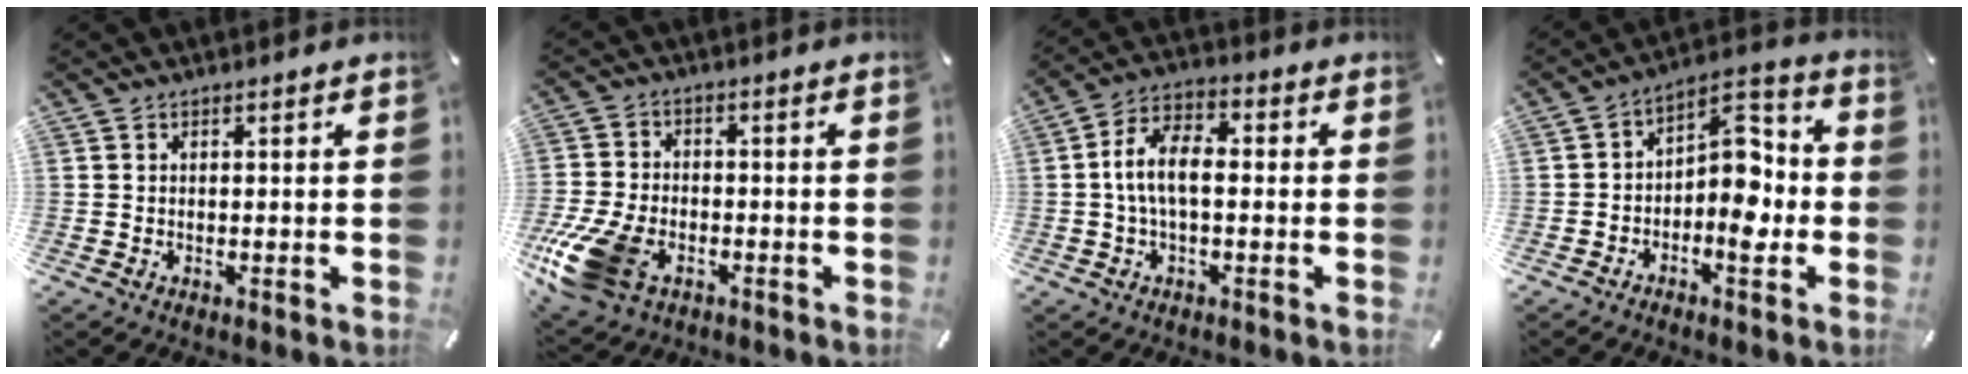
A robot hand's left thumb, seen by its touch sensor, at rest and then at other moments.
{"total": 14.3, "force": [-6.1, 9.0, 9.2], "torque": [-0.196, 0.021, -0.104]}
{"total": 9.0, "force": [-0.8, 4.5, 7.8], "torque": [-0.154, 0.012, -0.014]}
{"total": 10.6, "force": [-2.5, 6.6, 8.0], "torque": [-0.091, 0.005, -0.043]}